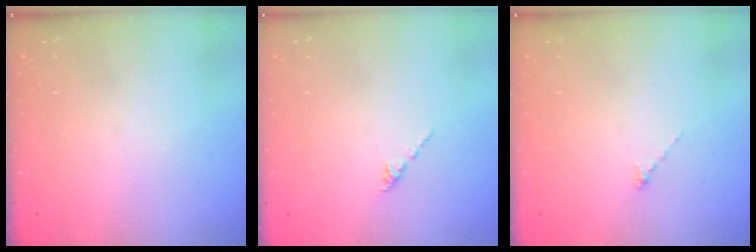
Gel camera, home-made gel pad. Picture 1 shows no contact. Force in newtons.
{"total": 1.6, "press": 1.5, "slide": 0.6}
{"total": 0.0}